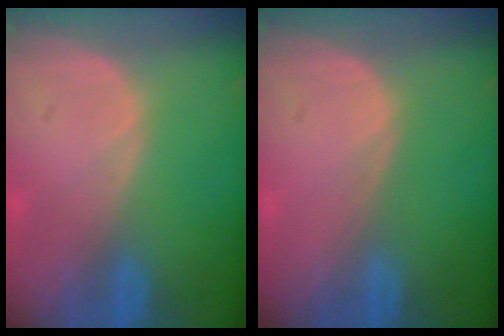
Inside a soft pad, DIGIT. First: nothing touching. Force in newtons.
{"total": 0.0}